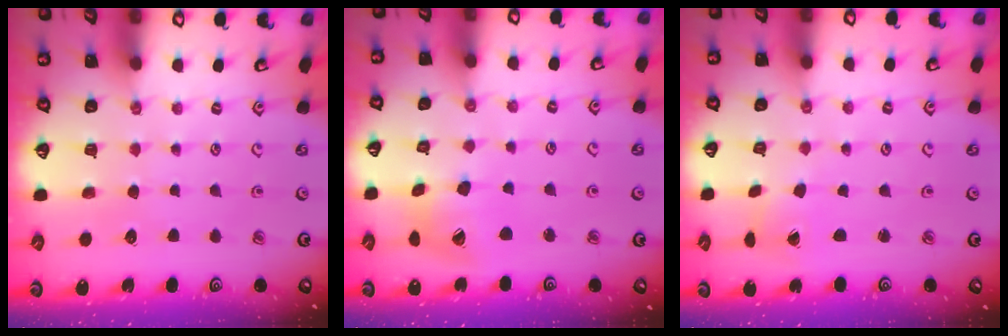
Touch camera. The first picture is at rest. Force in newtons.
{"total": 14.2, "press": 14.1, "slide": 1.8}
{"total": 1.7, "press": 1.7, "slide": 0.2}